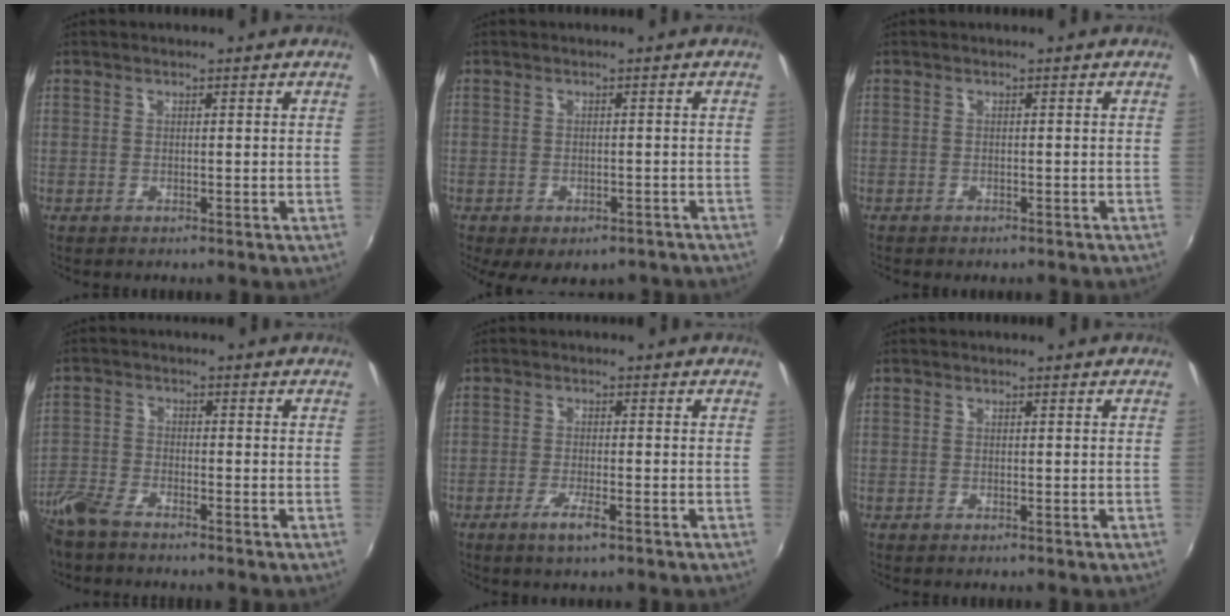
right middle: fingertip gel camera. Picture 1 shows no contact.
{"total": 9.2, "force": [-6.6, 4.3, 4.8], "torque": [-0.096, -0.027, -0.079]}
{"total": 1.8, "force": [-1.6, 0.6, 0.6], "torque": [-0.016, -0.009, -0.022]}
{"total": 6.6, "force": [-5.5, 1.9, 3.1], "torque": [-0.082, -0.015, -0.116]}
{"total": 3.7, "force": [-2.2, 0.4, 3.0], "torque": [-0.066, -0.008, -0.043]}
{"total": 0.0}